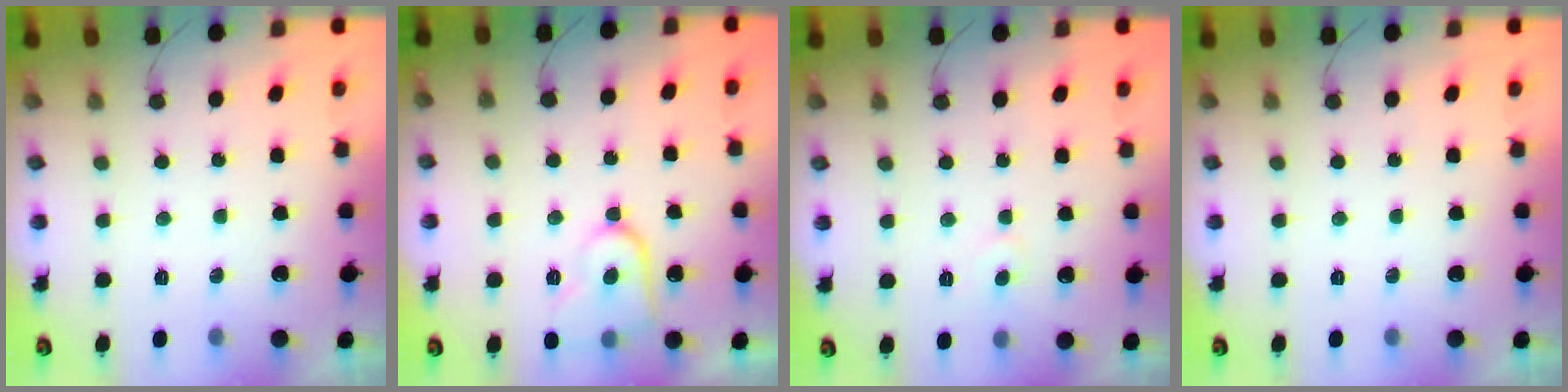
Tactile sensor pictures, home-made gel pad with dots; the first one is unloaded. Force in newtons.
{"total": 10.8, "press": 10.7, "slide": 1.4}
{"total": 5.0, "press": 5.0, "slide": 0.5}
{"total": 0.0}